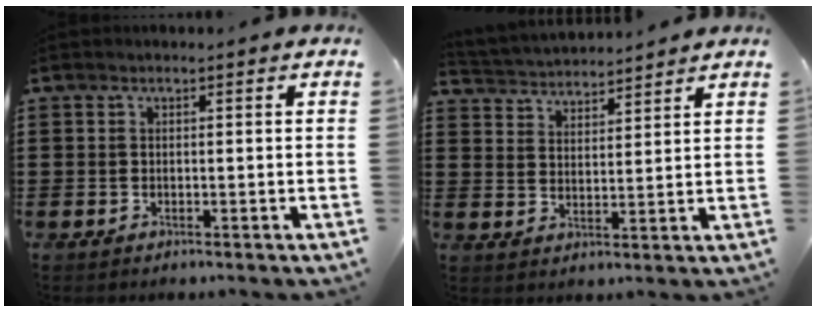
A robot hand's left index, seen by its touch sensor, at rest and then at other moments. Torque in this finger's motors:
{"motor_torque": [-0.37, 0.81, 0.16, 0.03]}